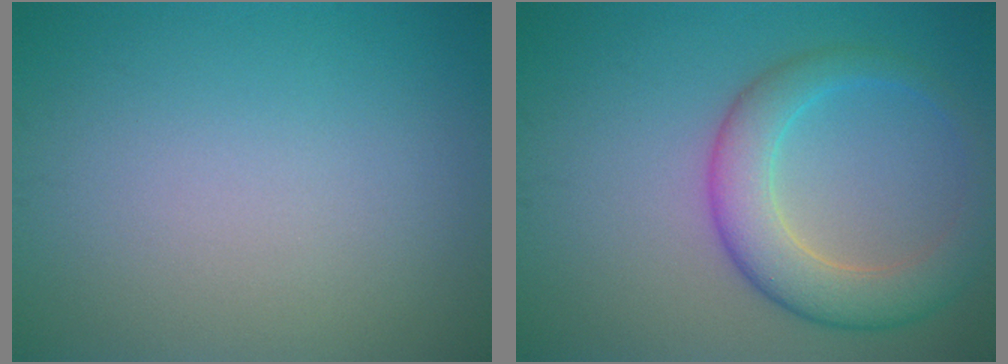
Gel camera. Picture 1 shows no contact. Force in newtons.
{"total": 5.4, "press": 5.4, "slide": 0.2}